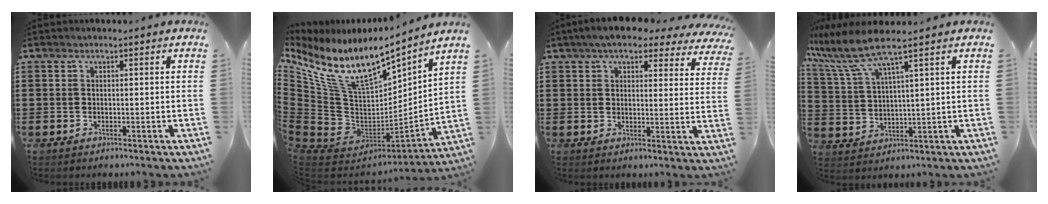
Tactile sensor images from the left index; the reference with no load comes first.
{"total": 13.2, "force": [8.7, 5.5, 8.3], "torque": [-0.214, -0.065, 0.152]}
{"total": 6.3, "force": [5.2, 1.7, 3.1], "torque": [-0.070, -0.009, 0.093]}
{"total": 8.1, "force": [5.8, 1.0, 5.7], "torque": [-0.145, -0.027, 0.096]}